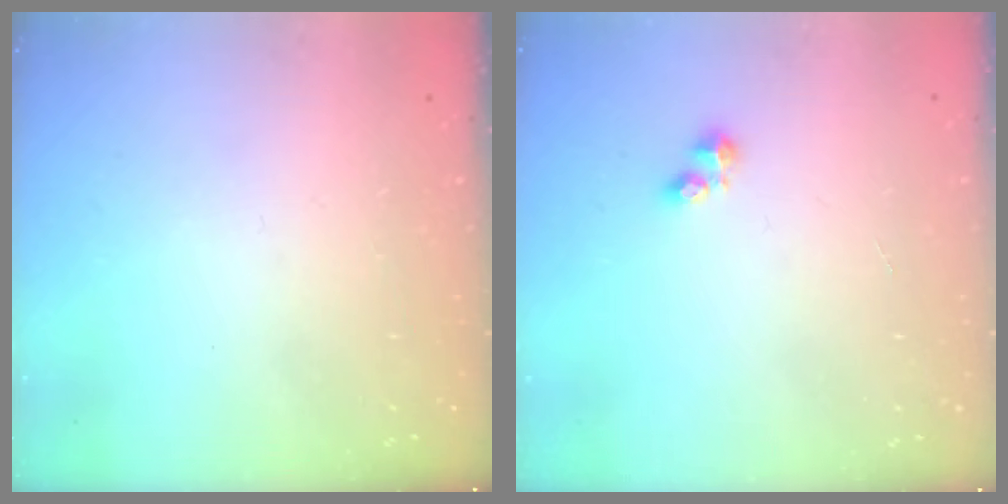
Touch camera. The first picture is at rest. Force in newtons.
{"total": 2.5, "press": 2.5, "slide": 0.4}